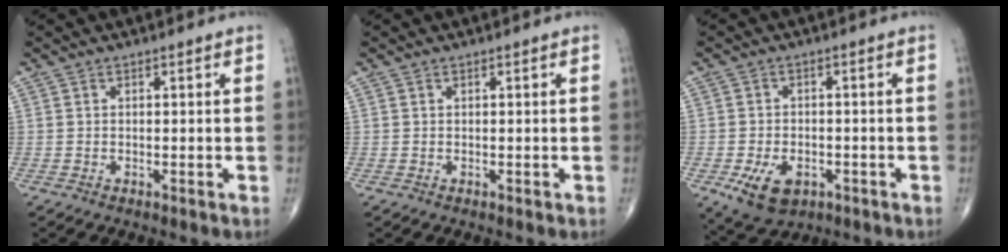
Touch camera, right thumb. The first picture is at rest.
{"total": 0.0}
{"total": 8.1, "force": [-3.2, 5.3, 5.3], "torque": [-0.083, 0.004, -0.044]}